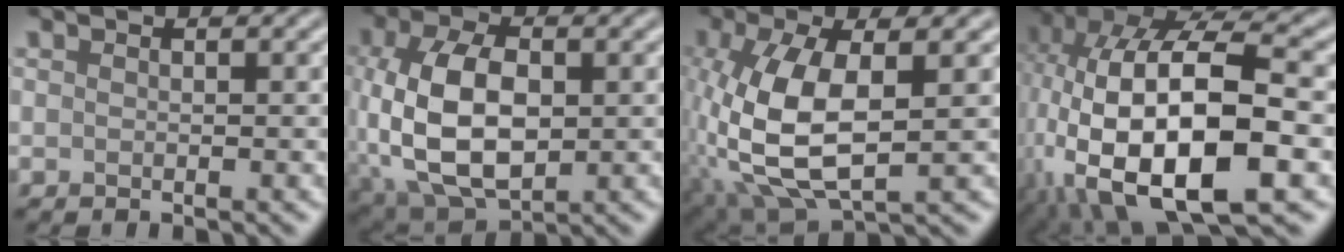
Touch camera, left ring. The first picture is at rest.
{"total": 9.9, "force": [-0.5, 5.7, 8.1], "torque": [-0.180, -0.005, -0.009]}
{"total": 9.7, "force": [-0.7, 4.2, 8.7], "torque": [-0.204, 0.000, -0.016]}
{"total": 17.8, "force": [-3.4, 8.6, 15.2], "torque": [-0.288, -0.014, -0.041]}